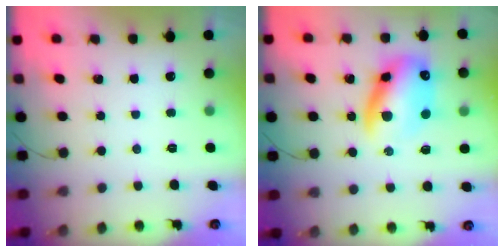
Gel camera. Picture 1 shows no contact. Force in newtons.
{"total": 15.1, "press": 14.6, "slide": 3.8}